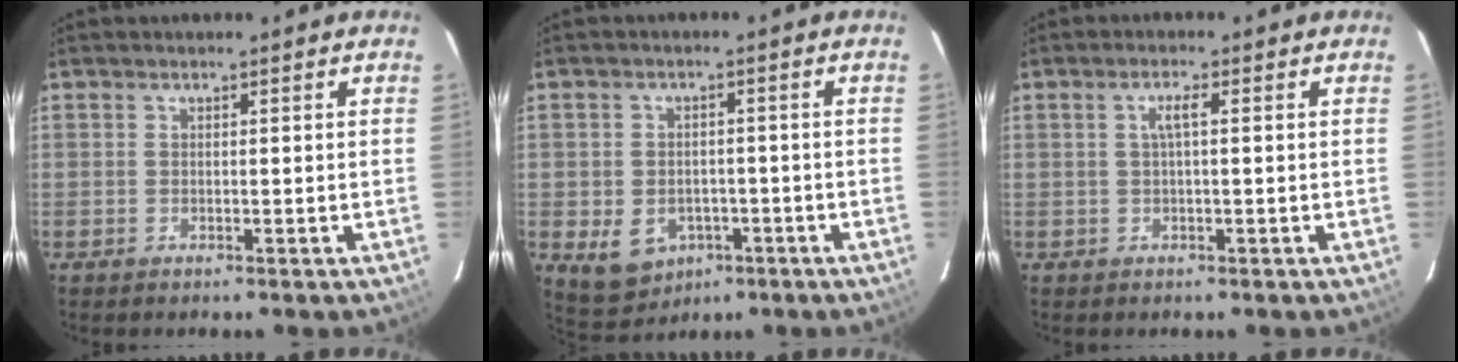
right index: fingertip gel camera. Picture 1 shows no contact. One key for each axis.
{"total": 8.2, "fx": -3.4, "fy": 6.3, "fz": 4.0, "tx": -0.091, "ty": -0.003, "tz": -0.031}
{"total": 2.1, "fx": 0.2, "fy": 0.1, "fz": 2.1, "tx": -0.040, "ty": 0.005, "tz": 0.002}